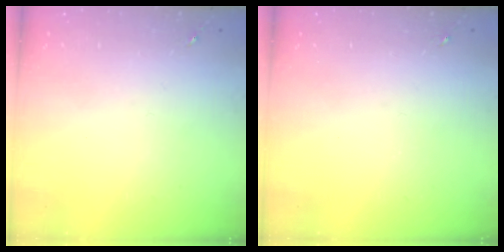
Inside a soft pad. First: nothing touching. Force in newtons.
{"total": 0.0}